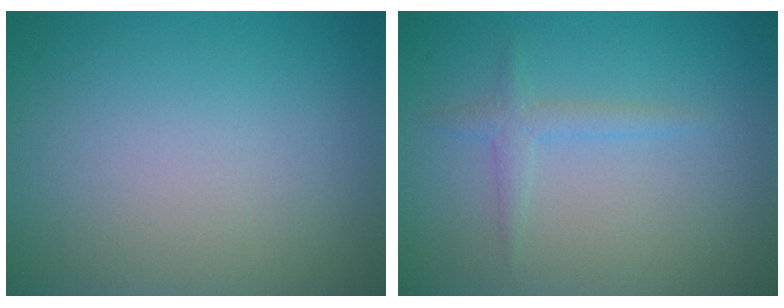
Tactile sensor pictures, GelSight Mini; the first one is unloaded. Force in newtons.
{"total": 1.5, "press": 1.4, "slide": 0.2}